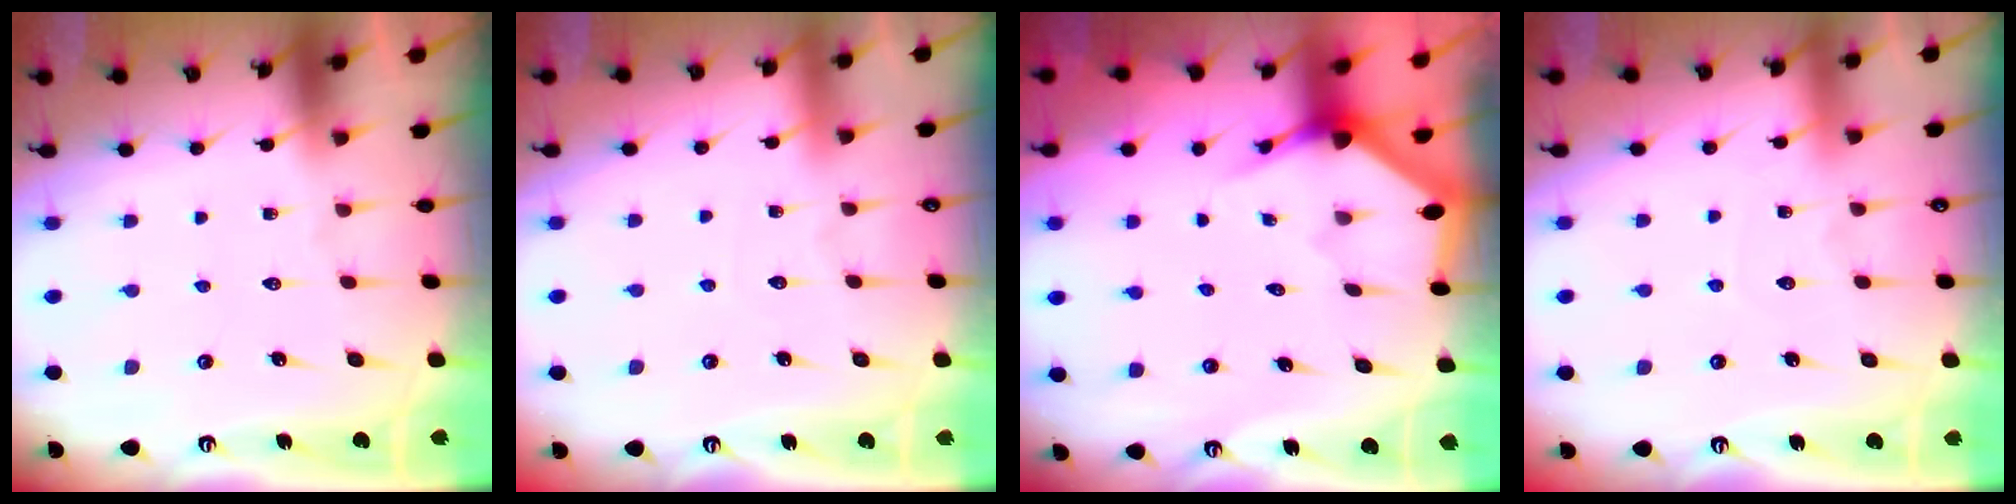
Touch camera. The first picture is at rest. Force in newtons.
{"total": 2.6, "press": 2.6, "slide": 0.3}
{"total": 2.8, "press": 2.8, "slide": 0.2}
{"total": 3.7, "press": 3.7, "slide": 0.6}